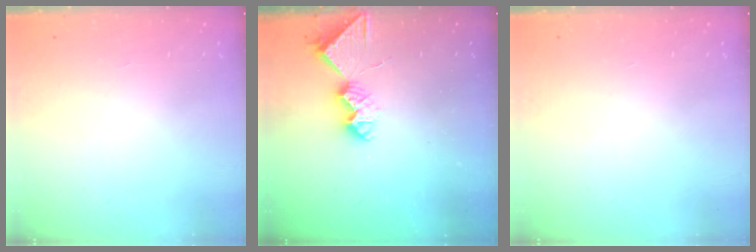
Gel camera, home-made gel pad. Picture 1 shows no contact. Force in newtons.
{"total": 9.0, "press": 9.0, "slide": 0.7}
{"total": 0.0}